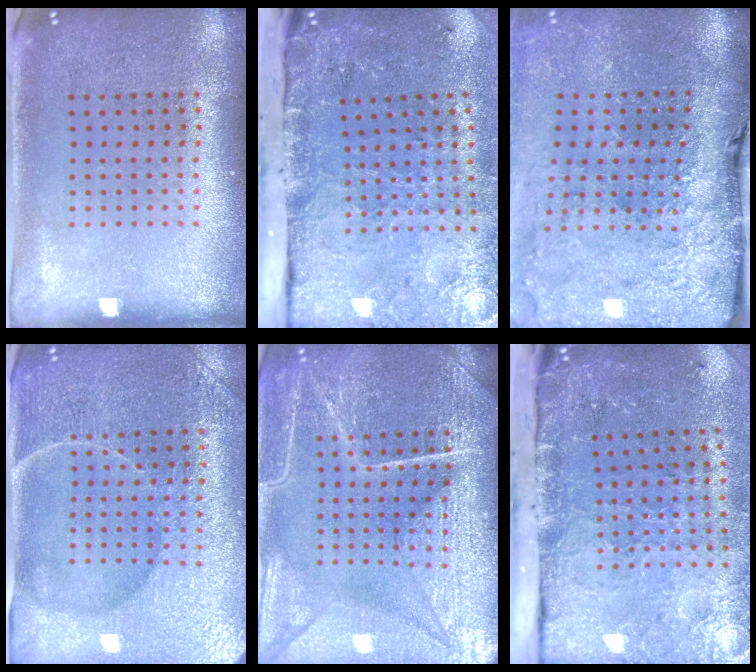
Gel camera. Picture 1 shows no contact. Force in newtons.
{"total": 5.1, "press": 3.7, "slide": 3.6}
{"total": 3.9, "press": 3.3, "slide": 2.2}
{"total": 4.5, "press": 4.3, "slide": 1.4}
{"total": 7.0, "press": 7.0, "slide": 0.8}
{"total": 5.1, "press": 3.7, "slide": 3.6}